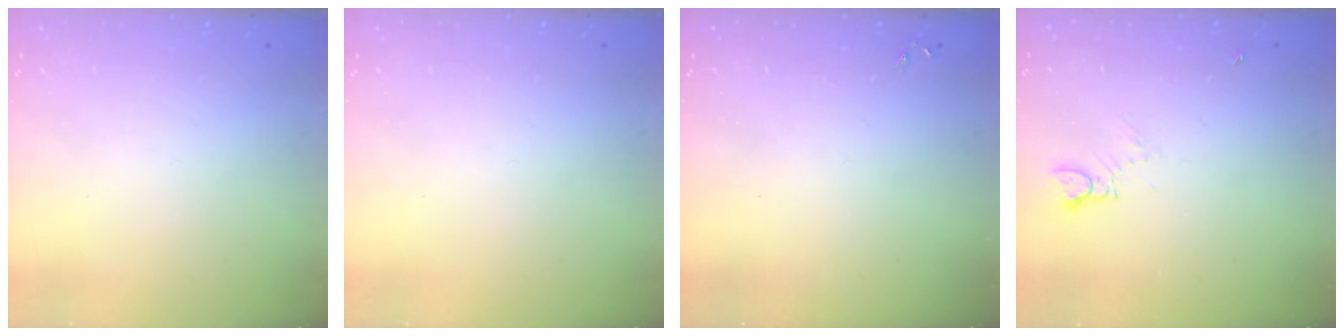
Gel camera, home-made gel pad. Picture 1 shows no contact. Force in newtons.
{"total": 0.0}
{"total": 0.0}
{"total": 1.5, "press": 1.4, "slide": 0.2}